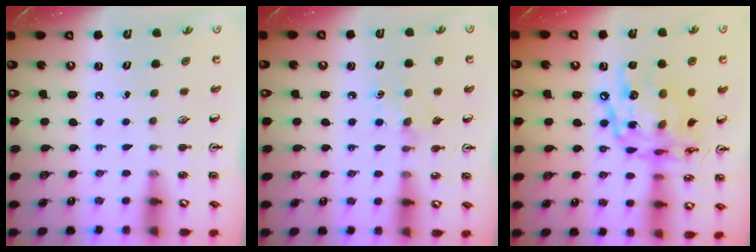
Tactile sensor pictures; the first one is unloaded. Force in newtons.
{"total": 6.1, "press": 6.0, "slide": 0.9}
{"total": 19.3, "press": 19.2, "slide": 1.5}